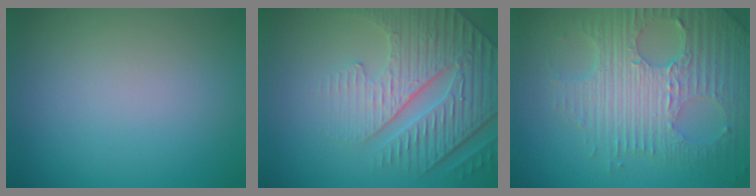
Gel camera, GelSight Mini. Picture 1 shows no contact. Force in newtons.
{"total": 5.5, "press": 5.0, "slide": 2.2}
{"total": 7.9, "press": 5.6, "slide": 5.6}